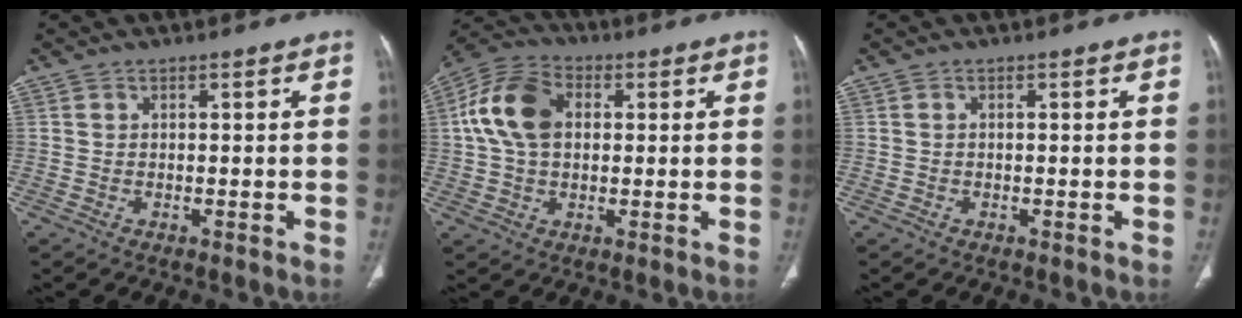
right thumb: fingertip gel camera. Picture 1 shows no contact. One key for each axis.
{"total": 12.1, "fx": 1.9, "fy": 8.2, "fz": 8.8, "tx": -0.168, "ty": 0.023, "tz": 0.027}
{"total": 0.0}